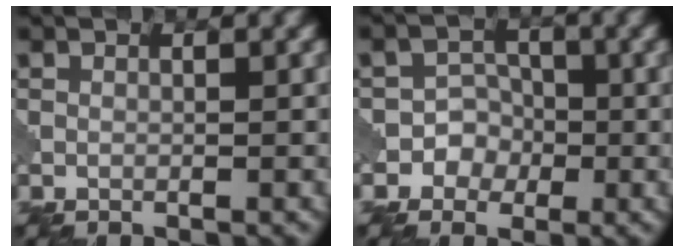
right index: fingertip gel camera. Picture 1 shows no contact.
{"total": 3.0, "force": [-1.0, 2.8, 0.6], "torque": [0.017, 0.012, -0.035]}